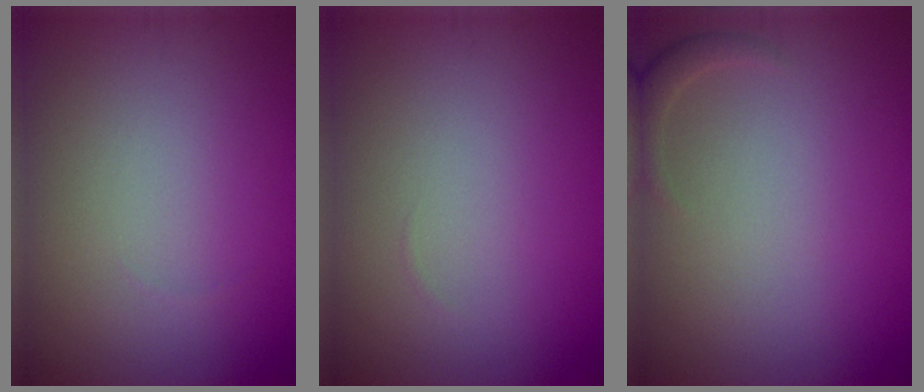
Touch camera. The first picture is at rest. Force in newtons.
{"total": 0.0}
{"total": 1.2, "press": 1.2, "slide": 0.2}